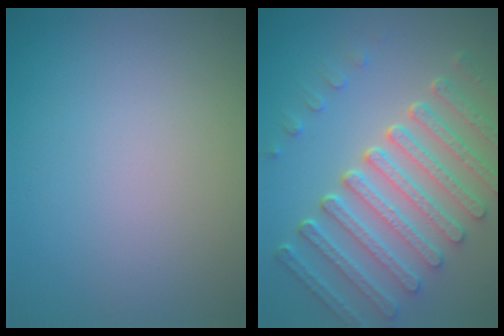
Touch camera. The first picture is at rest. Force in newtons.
{"total": 7.5, "press": 5.7, "slide": 4.9}